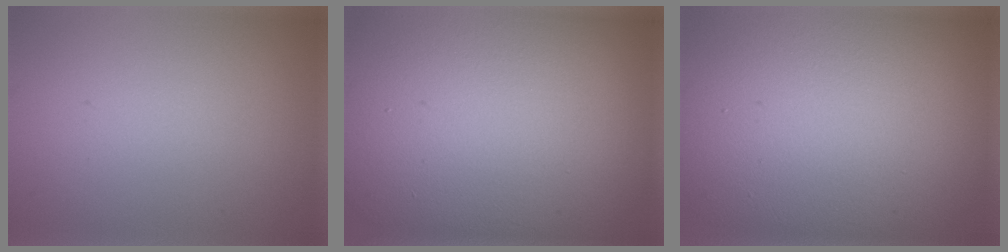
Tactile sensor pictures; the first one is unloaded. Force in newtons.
{"total": 21.4, "press": 21.3, "slide": 1.1}
{"total": 18.2, "press": 18.1, "slide": 1.3}